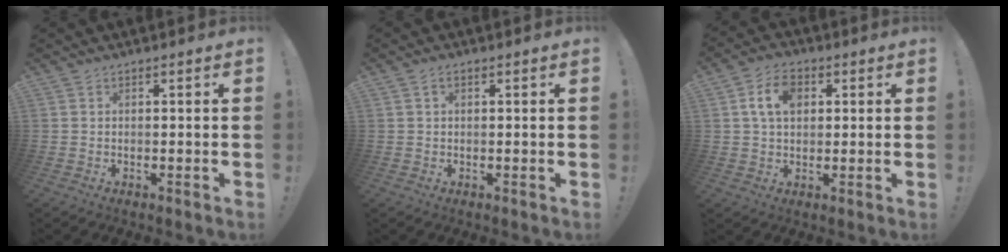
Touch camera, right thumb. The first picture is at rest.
{"total": 1.3, "force": [0.4, 0.8, 0.9], "torque": [-0.010, 0.000, 0.006]}
{"total": 8.9, "force": [2.3, 6.1, 6.0], "torque": [-0.107, 0.012, 0.043]}